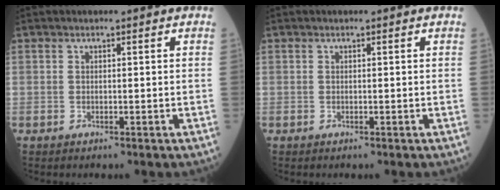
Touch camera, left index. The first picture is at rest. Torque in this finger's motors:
{"motor_torque": [0.00, 0.00, 0.00, 0.00]}